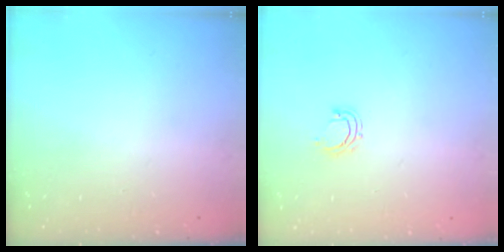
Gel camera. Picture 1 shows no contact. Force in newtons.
{"total": 4.9, "press": 4.8, "slide": 0.9}